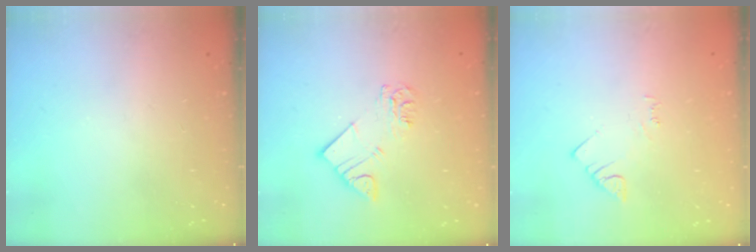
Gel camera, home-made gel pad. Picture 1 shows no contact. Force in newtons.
{"total": 5.9, "press": 5.9, "slide": 0.4}
{"total": 2.5, "press": 2.5, "slide": 0.4}